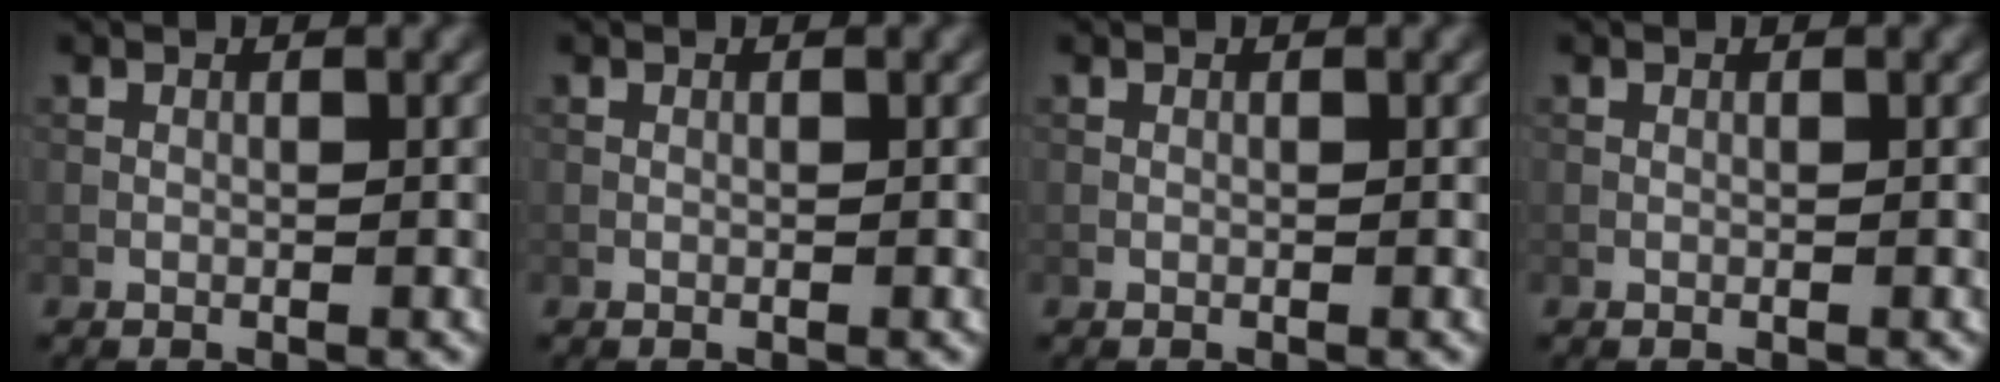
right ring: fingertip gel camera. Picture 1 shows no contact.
{"total": 0.0}
{"total": 0.0}
{"total": 0.0}